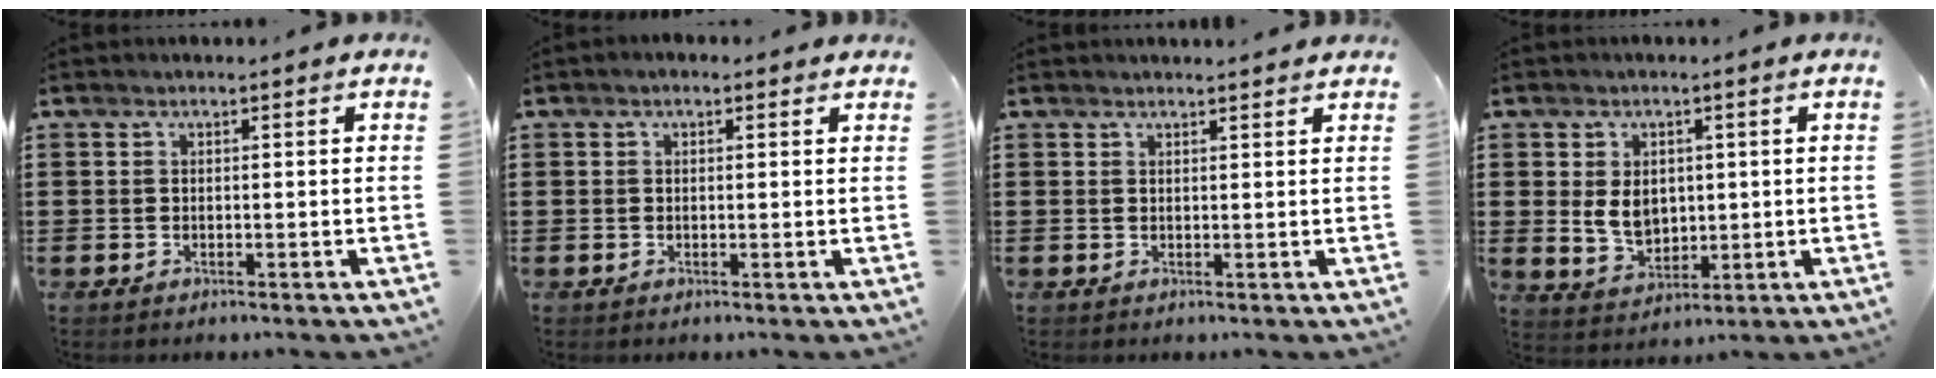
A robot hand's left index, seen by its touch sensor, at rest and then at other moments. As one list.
[{"total": 0.8, "force": [0.1, 0.7, 0.5], "torque": [-0.010, 0.006, 0.001]}, {"total": 1.1, "force": [1.1, 0.0, 0.2], "torque": [-0.006, -0.002, 0.021]}, {"total": 5.3, "force": [0.6, 4.1, 3.3], "torque": [-0.058, 0.004, 0.008]}]